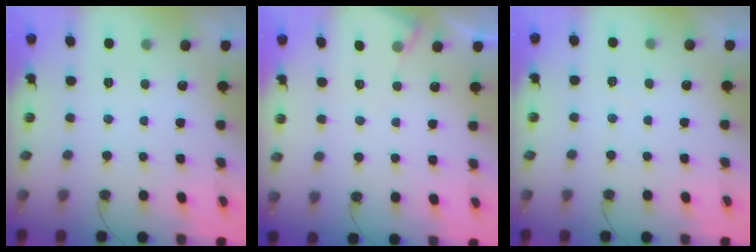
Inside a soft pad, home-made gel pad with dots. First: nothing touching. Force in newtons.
{"total": 3.8, "press": 3.8, "slide": 0.6}
{"total": 4.3, "press": 4.2, "slide": 0.6}